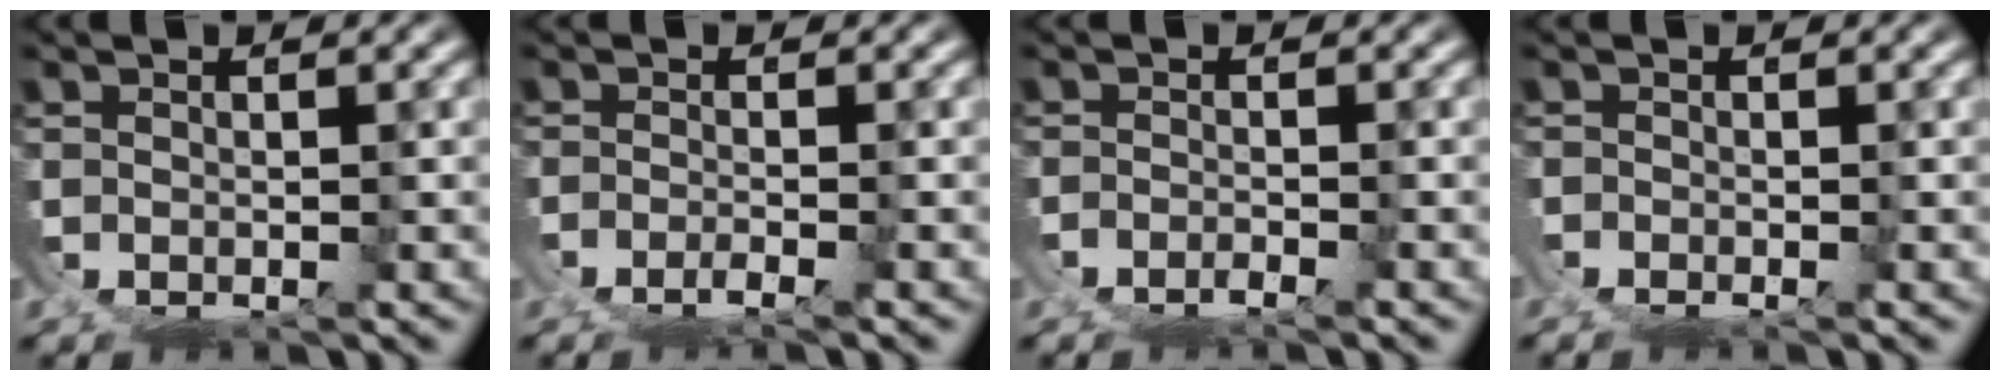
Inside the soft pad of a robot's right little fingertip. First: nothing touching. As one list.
[{"total": 1.9, "force": [-1.8, -0.2, 0.8], "torque": [-0.010, -0.002, -0.039]}, {"total": 1.7, "force": [-1.6, -0.4, 0.3], "torque": [-0.001, -0.001, -0.037]}, {"total": 1.0, "force": [-0.9, 0.3, 0.1], "torque": [-0.004, -0.001, -0.022]}]